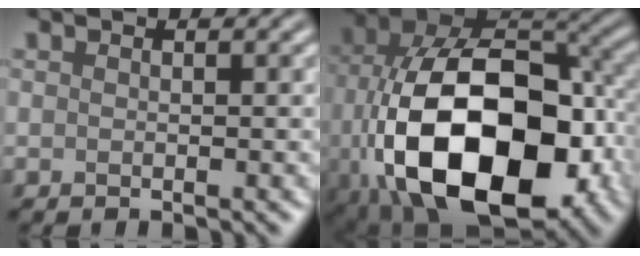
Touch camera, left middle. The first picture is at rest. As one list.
[{"total": 18.1, "force": [-4.8, 10.5, 13.9], "torque": [-0.245, -0.019, -0.072]}]